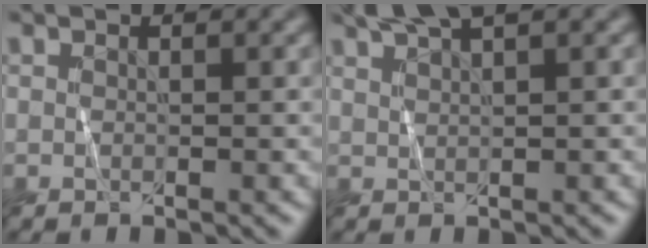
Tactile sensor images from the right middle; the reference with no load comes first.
{"total": 3.5, "force": [2.8, 0.4, 2.0], "torque": [-0.019, 0.010, 0.042]}